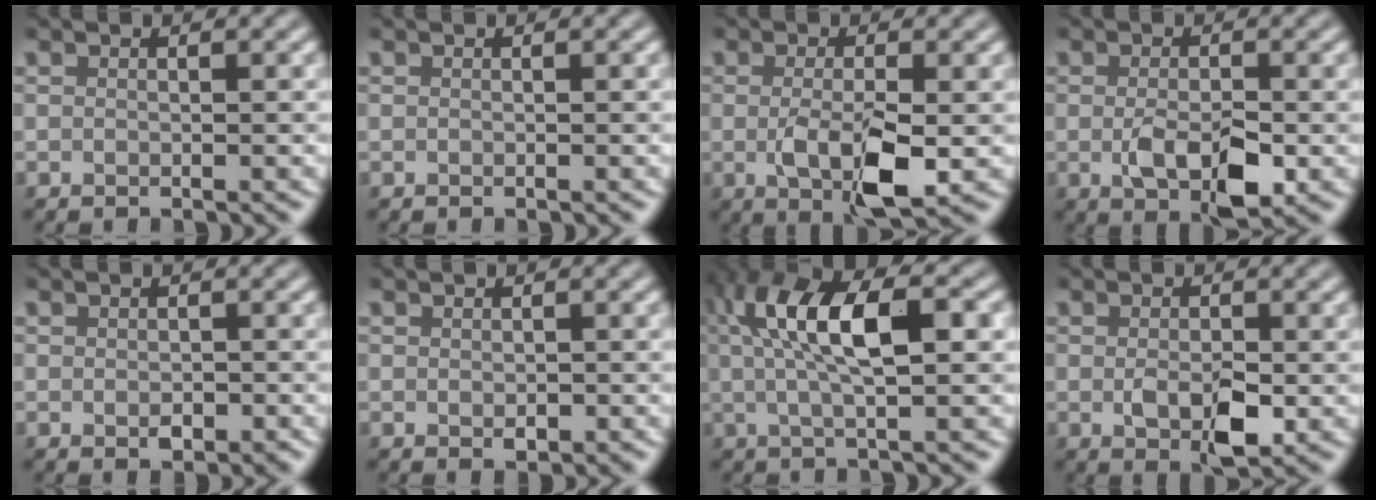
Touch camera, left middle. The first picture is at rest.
{"total": 0.0}
{"total": 5.2, "force": [-1.0, 1.8, 4.7], "torque": [-0.096, -0.013, -0.019]}
{"total": 4.4, "force": [-1.0, 2.1, 3.7], "torque": [-0.073, -0.008, -0.016]}
{"total": 1.2, "force": [-0.4, 0.8, 0.7], "torque": [-0.008, -0.004, -0.006]}
{"total": 0.8, "force": [-0.2, 0.6, 0.5], "torque": [-0.003, -0.004, -0.001]}
{"total": 8.6, "force": [1.9, 2.8, 7.9], "torque": [-0.135, 0.018, 0.025]}
{"total": 3.4, "force": [-0.6, 1.8, 2.9], "torque": [-0.053, -0.005, -0.008]}